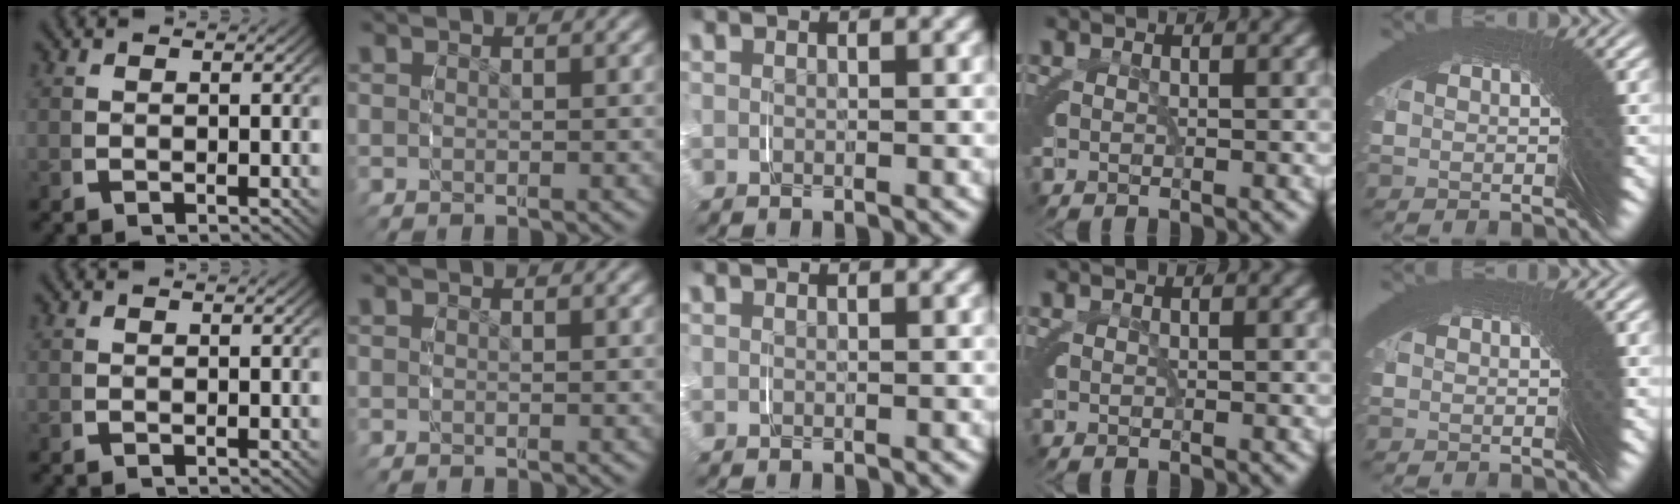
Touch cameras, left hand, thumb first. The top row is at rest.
{}